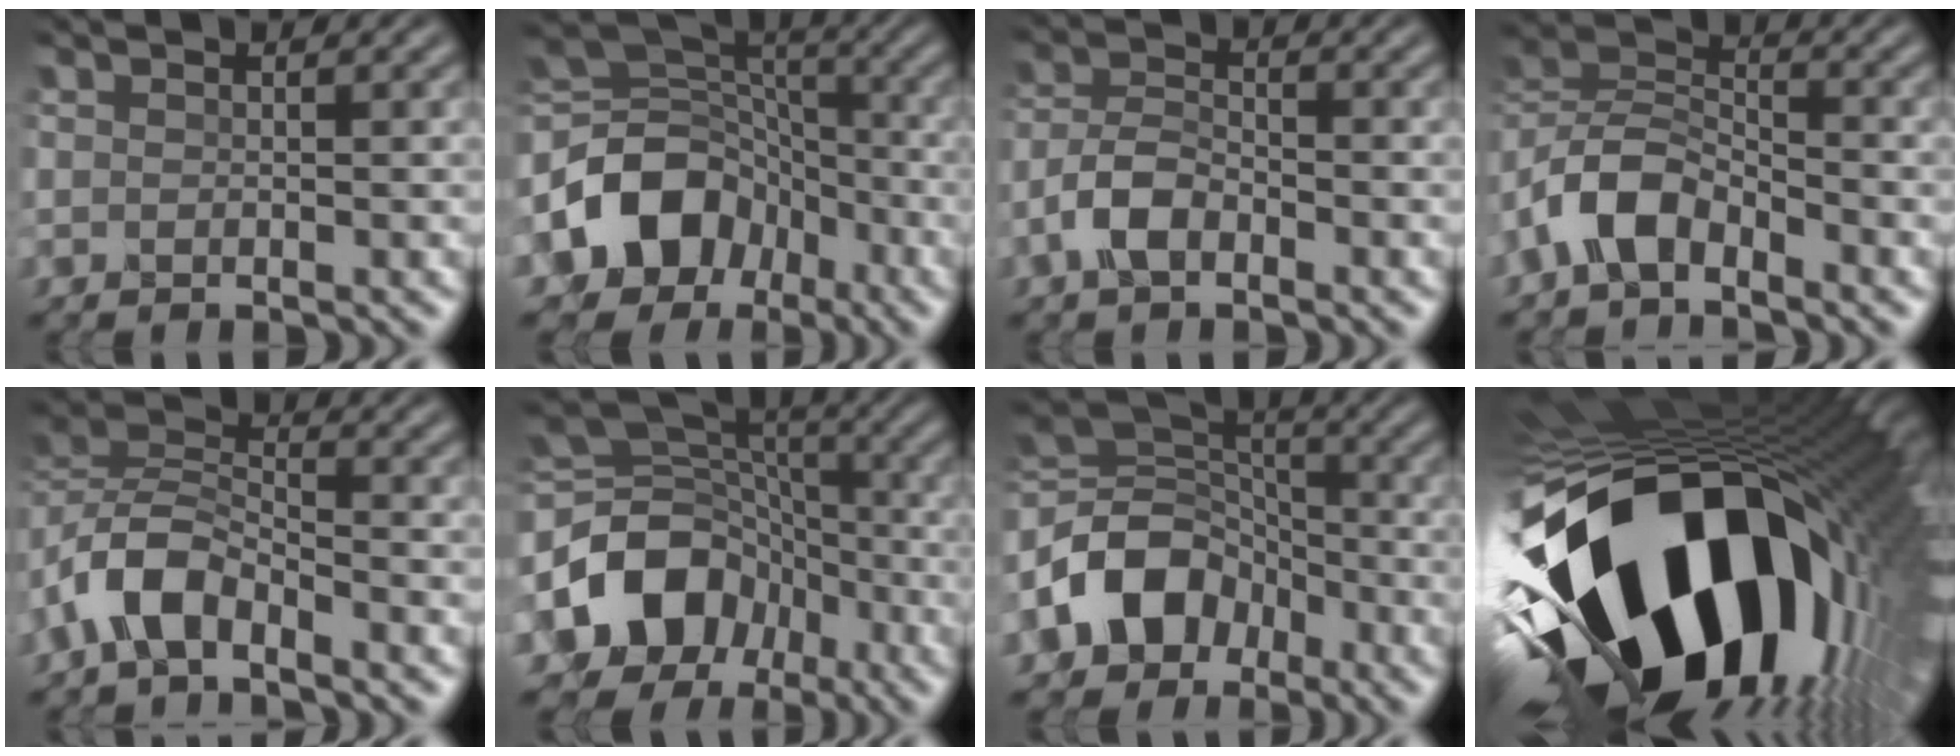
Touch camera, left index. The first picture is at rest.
{"total": 9.3, "force": [-3.5, 7.0, 5.0], "torque": [-0.098, 0.008, -0.067]}
{"total": 3.2, "force": [-2.0, 1.4, 2.1], "torque": [-0.048, 0.012, -0.048]}
{"total": 5.5, "force": [-3.5, 2.7, 3.3], "torque": [-0.072, 0.012, -0.082]}
{"total": 5.1, "force": [-3.4, 2.2, 3.1], "torque": [-0.068, 0.011, -0.078]}
{"total": 11.7, "force": [-3.6, 9.2, 6.2], "torque": [-0.139, -0.002, -0.063]}
{"total": 8.0, "force": [-3.6, 5.9, 4.1], "torque": [-0.067, 0.015, -0.078]}
{"total": 21.6, "force": [-4.6, 12.0, 17.3], "torque": [-0.325, -0.074, -0.061]}